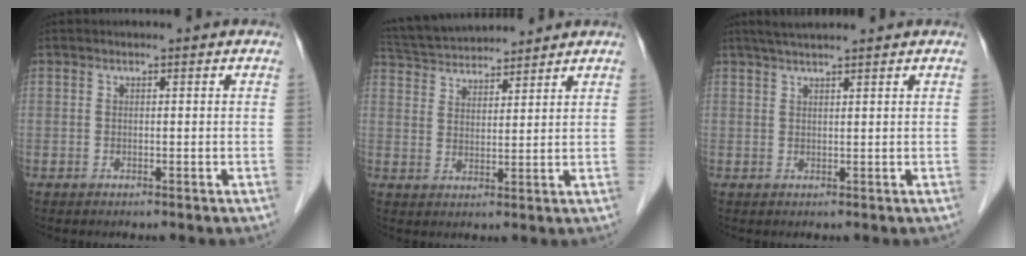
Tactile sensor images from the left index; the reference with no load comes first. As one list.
[{"total": 11.5, "force": [10.9, 1.8, 3.1], "torque": [-0.065, 0.035, 0.188]}, {"total": 5.2, "force": [4.4, -0.3, 2.7], "torque": [-0.045, 0.030, 0.075]}]